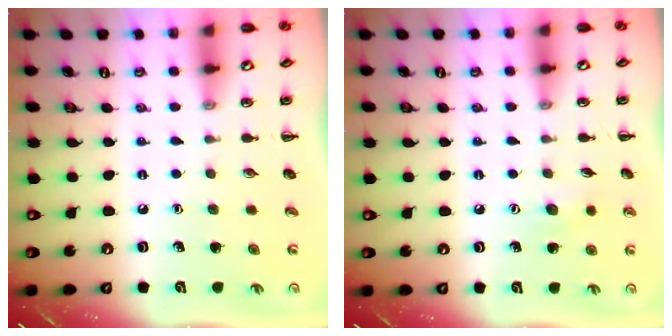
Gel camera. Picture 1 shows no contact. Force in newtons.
{"total": 5.7, "press": 5.5, "slide": 1.3}